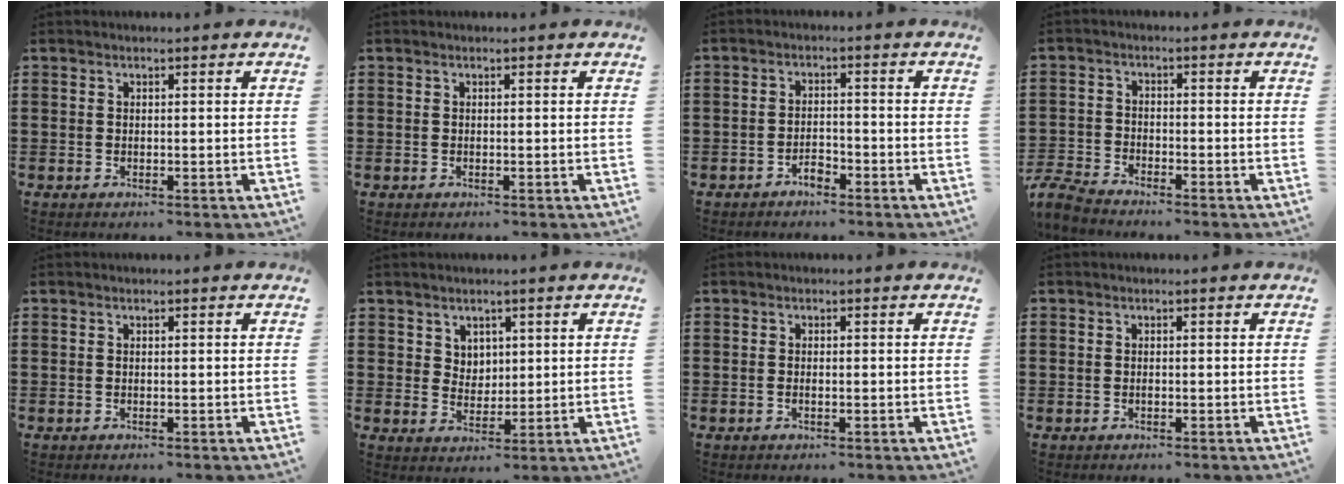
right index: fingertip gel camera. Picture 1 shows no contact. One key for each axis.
{"total": 0.0}
{"total": 2.3, "fx": -1.9, "fy": 0.9, "fz": 1.0, "tx": -0.024, "ty": 0.003, "tz": -0.040}
{"total": 3.7, "fx": -3.7, "fy": 0.3, "fz": 0.6, "tx": -0.034, "ty": -0.008, "tz": -0.081}
{"total": 0.0}
{"total": 3.5, "fx": 2.2, "fy": 2.7, "fz": 0.5, "tx": -0.021, "ty": 0.009, "tz": 0.041}
{"total": 0.5, "fx": -0.2, "fy": 0.2, "fz": 0.5, "tx": -0.009, "ty": -0.003, "tz": -0.003}
{"total": 0.5, "fx": -0.2, "fy": 0.4, "fz": 0.2, "tx": -0.005, "ty": 0.002, "tz": -0.006}